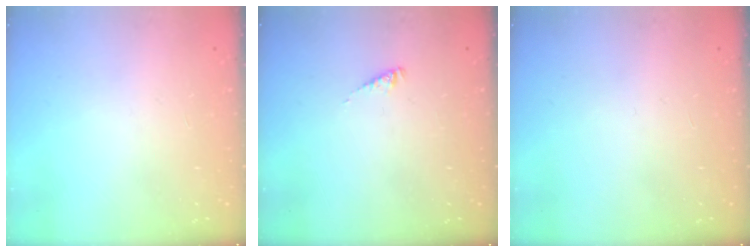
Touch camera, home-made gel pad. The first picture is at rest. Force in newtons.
{"total": 1.4, "press": 1.4, "slide": 0.2}
{"total": 0.0}